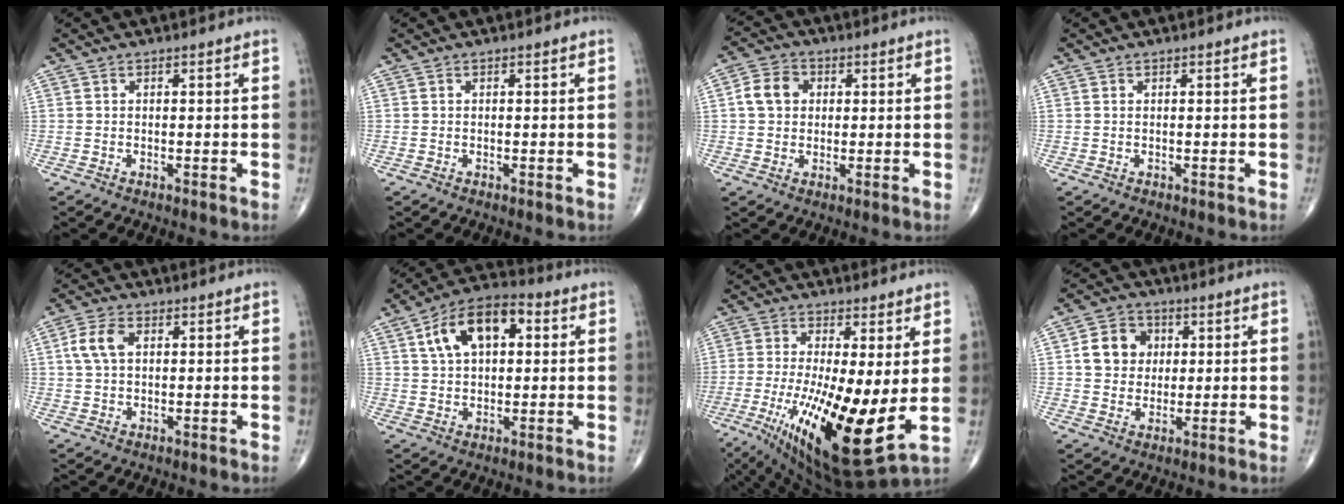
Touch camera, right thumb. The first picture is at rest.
{"total": 0.0}
{"total": 6.2, "force": [1.0, 5.1, 3.4], "torque": [-0.052, 0.010, 0.011]}
{"total": 0.0}
{"total": 5.7, "force": [1.4, 3.6, 4.2], "torque": [-0.090, 0.009, 0.025]}
{"total": 13.3, "force": [3.9, 7.6, 10.2], "torque": [-0.158, 0.020, 0.057]}
{"total": 21.4, "force": [-3.1, 5.9, 20.4], "torque": [-0.362, -0.036, -0.033]}
{"total": 8.6, "force": [1.7, 7.4, 4.0], "torque": [-0.037, -0.002, 0.025]}